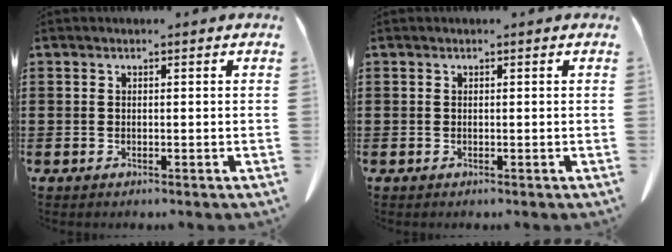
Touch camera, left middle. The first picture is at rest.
{"total": 0.0}